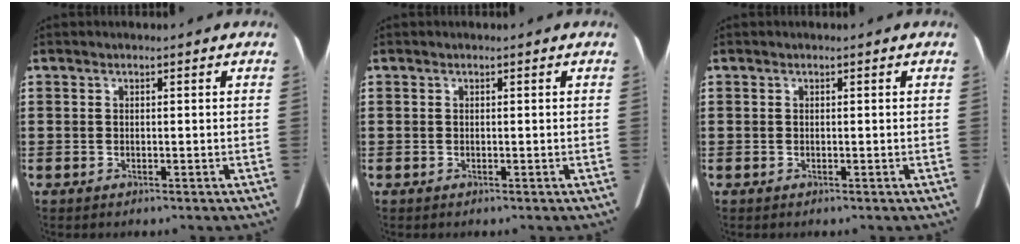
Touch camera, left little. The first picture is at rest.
{"total": 0.0}
{"total": 0.0}